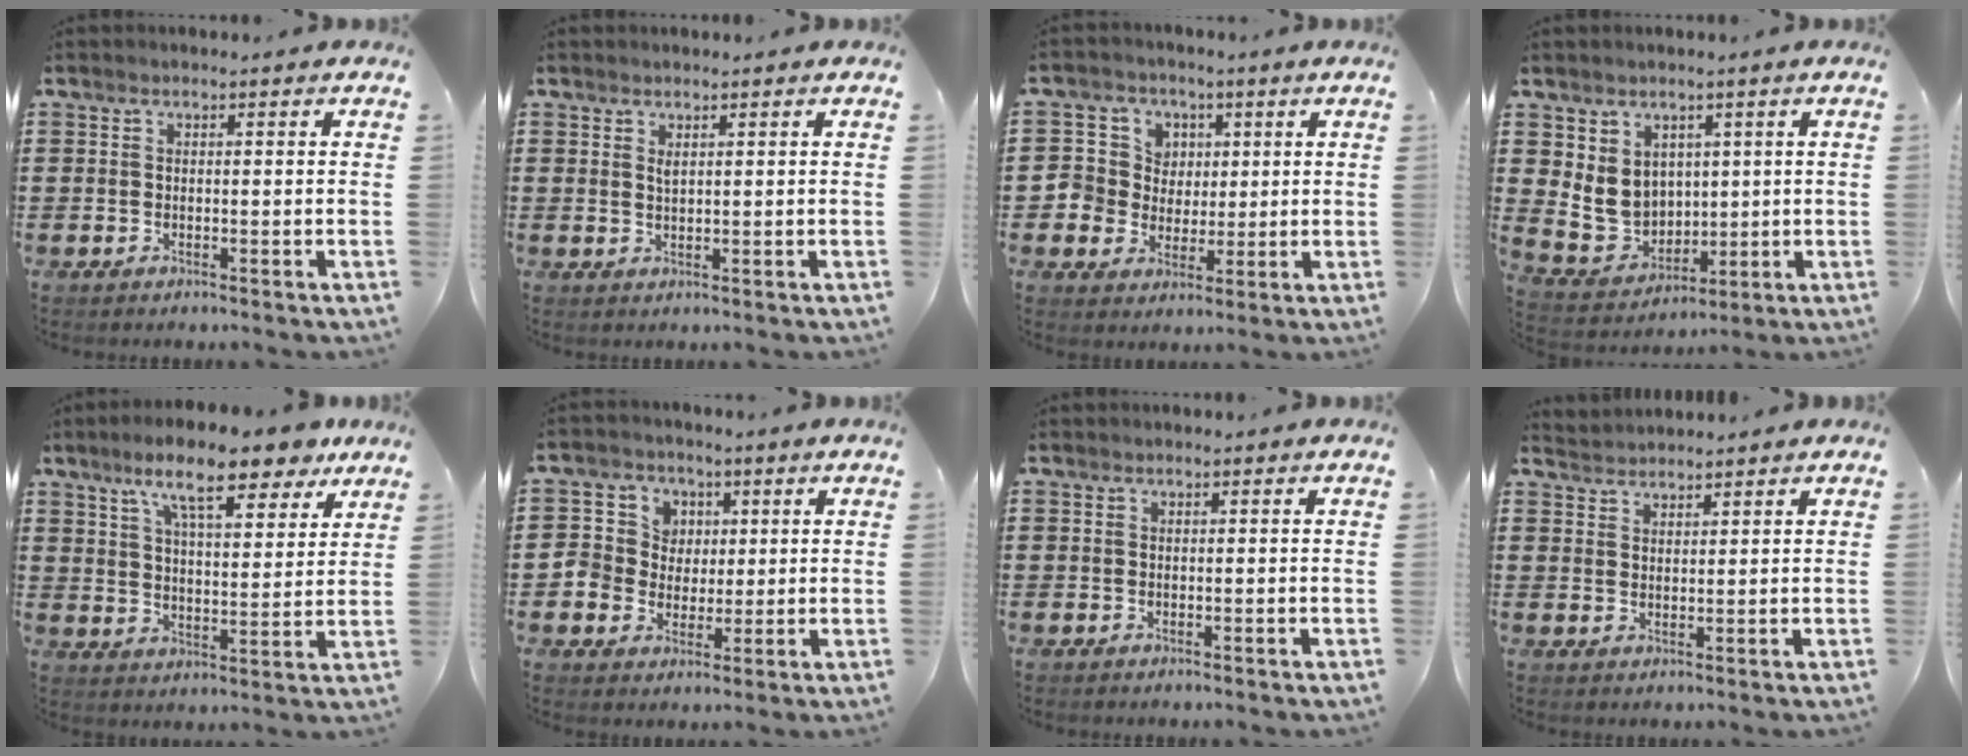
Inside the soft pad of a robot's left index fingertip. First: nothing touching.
{"total": 1.2, "force": [0.7, 0.3, 1.0], "torque": [-0.021, 0.002, 0.012]}
{"total": 6.7, "force": [1.5, 6.5, 0.6], "torque": [-0.039, 0.011, 0.028]}
{"total": 7.5, "force": [1.2, 6.7, 3.2], "torque": [-0.078, 0.000, 0.025]}
{"total": 11.5, "force": [8.6, 2.5, 7.2], "torque": [-0.130, -0.026, 0.146]}
{"total": 6.3, "force": [1.1, 6.1, 0.9], "torque": [-0.040, 0.016, 0.019]}
{"total": 0.0}
{"total": 2.2, "force": [2.1, 0.1, -0.6], "torque": [0.005, 0.000, 0.043]}